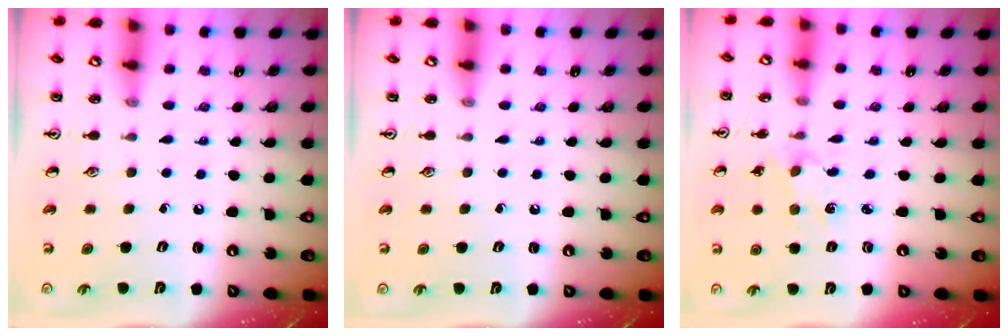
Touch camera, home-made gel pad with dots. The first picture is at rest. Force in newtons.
{"total": 0.0}
{"total": 1.7, "press": 1.7, "slide": 0.3}